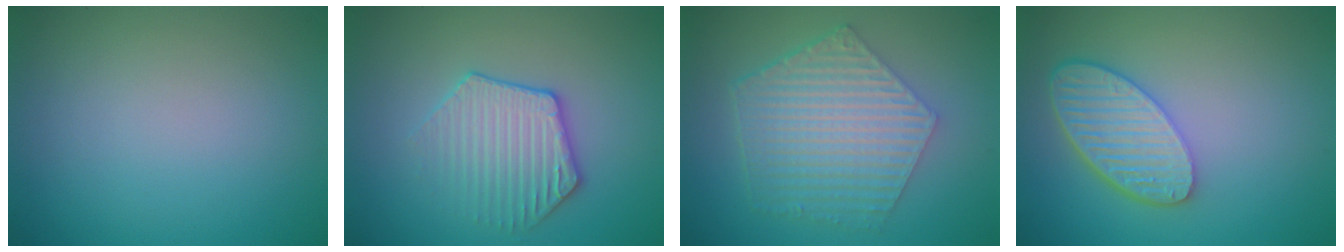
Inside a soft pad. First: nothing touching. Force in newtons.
{"total": 3.5, "press": 3.3, "slide": 0.9}
{"total": 6.4, "press": 4.6, "slide": 4.5}
{"total": 5.6, "press": 4.5, "slide": 3.4}